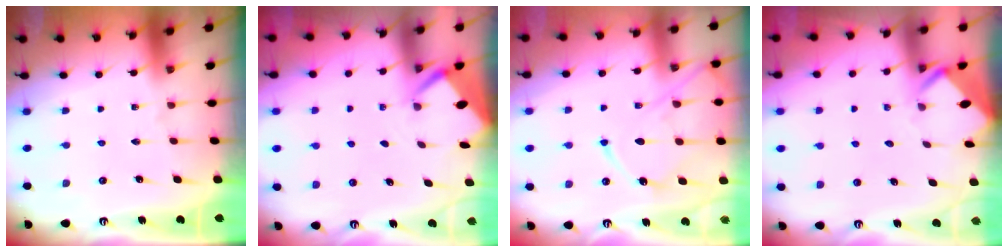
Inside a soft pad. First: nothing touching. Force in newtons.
{"total": 2.6, "press": 2.6, "slide": 0.0}
{"total": 12.5, "press": 12.5, "slide": 1.0}
{"total": 3.5, "press": 3.5, "slide": 0.1}